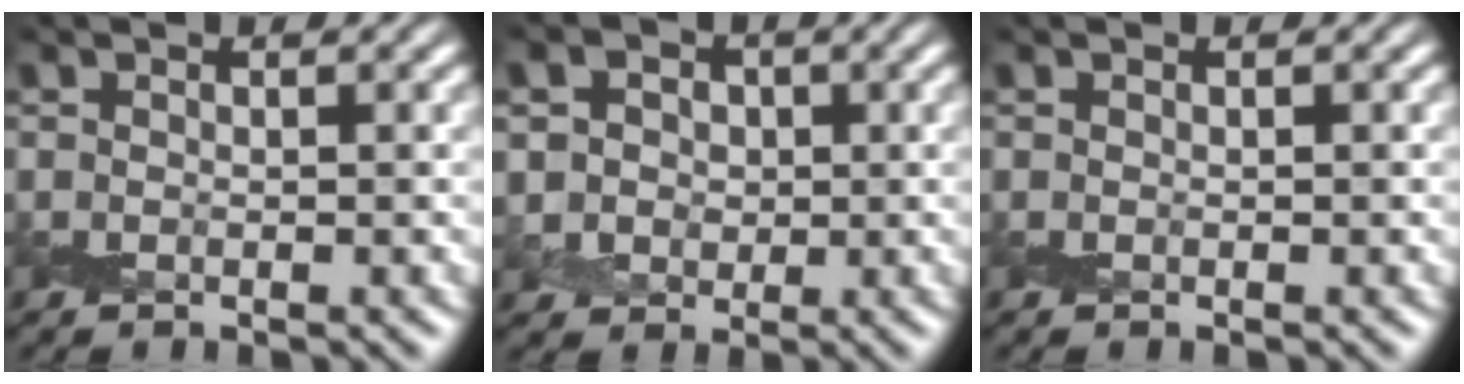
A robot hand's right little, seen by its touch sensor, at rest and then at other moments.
{"total": 4.9, "force": [1.3, 4.1, 2.1], "torque": [-0.036, 0.015, 0.007]}
{"total": 0.0}